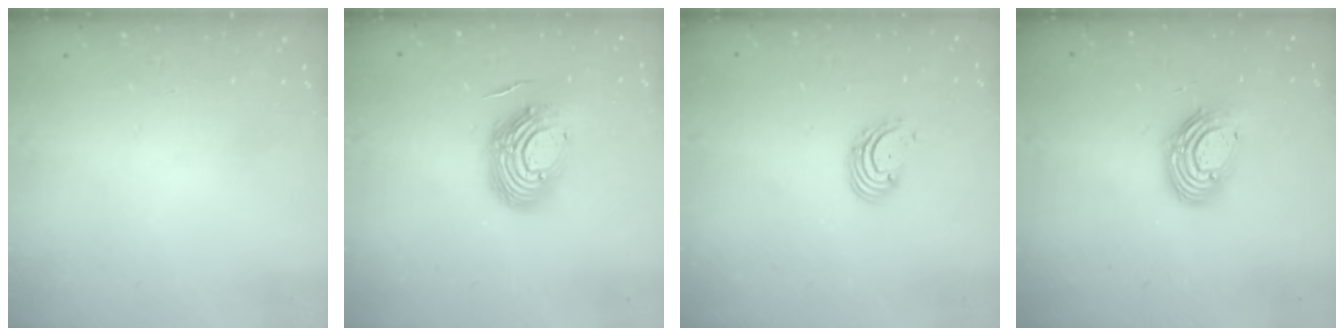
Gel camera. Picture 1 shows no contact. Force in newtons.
{"total": 13.5, "press": 13.5, "slide": 1.3}
{"total": 2.7, "press": 2.7, "slide": 0.1}
{"total": 11.2, "press": 11.2, "slide": 1.0}